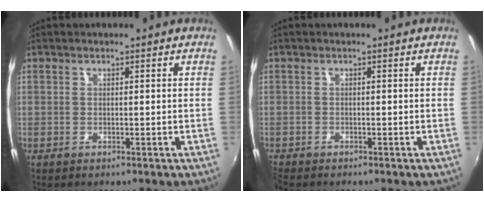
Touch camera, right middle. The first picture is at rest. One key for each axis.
{"total": 1.7, "fx": -1.6, "fy": 0.5, "fz": 0.3, "tx": -0.013, "ty": -0.008, "tz": -0.032}